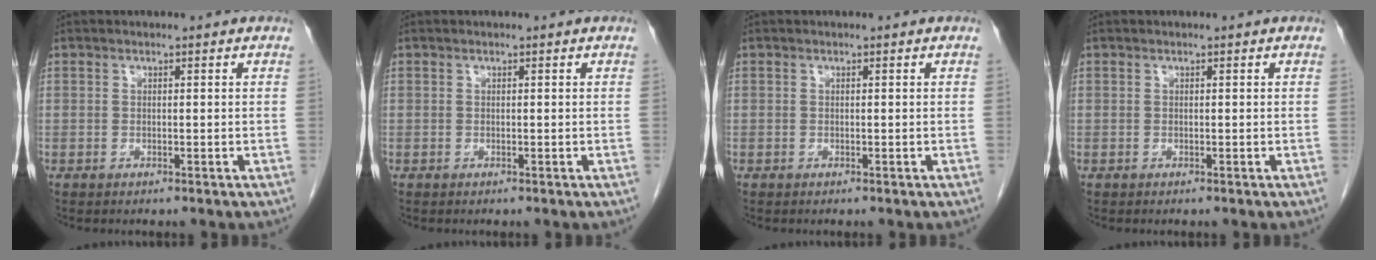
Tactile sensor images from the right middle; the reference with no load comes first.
{"total": 0.0}
{"total": 0.0}
{"total": 0.0}